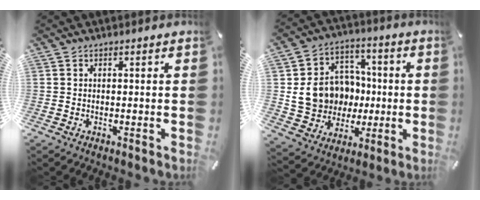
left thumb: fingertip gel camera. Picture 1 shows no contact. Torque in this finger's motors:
{"motor_torque": [1.96, 1.97, 0.77, -0.70, 0.31]}